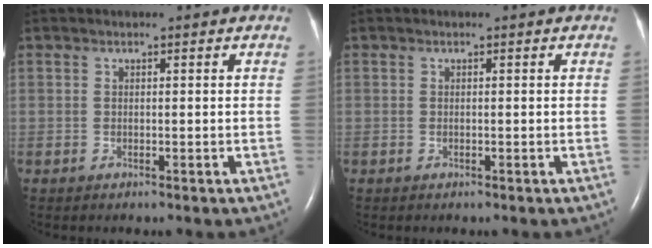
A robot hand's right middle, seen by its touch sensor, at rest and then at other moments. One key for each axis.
{"total": 0.0}